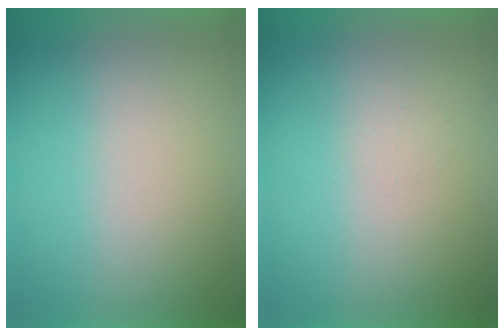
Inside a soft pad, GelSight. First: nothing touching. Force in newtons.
{"total": 1.3}